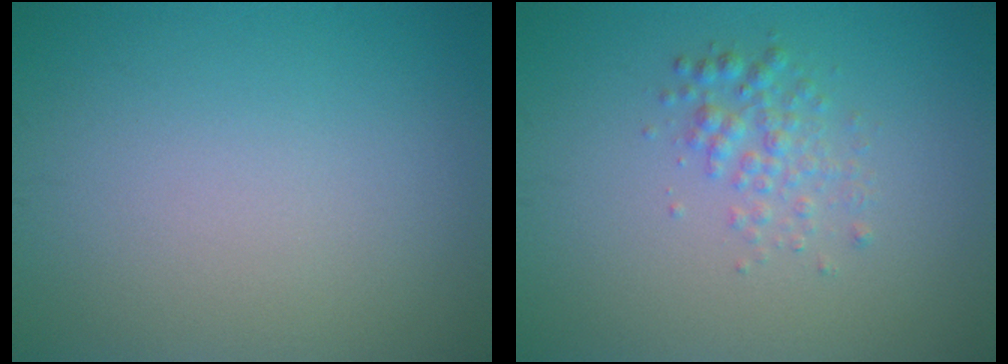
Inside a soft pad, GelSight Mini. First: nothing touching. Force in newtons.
{"total": 2.1, "press": 2.1, "slide": 0.0}